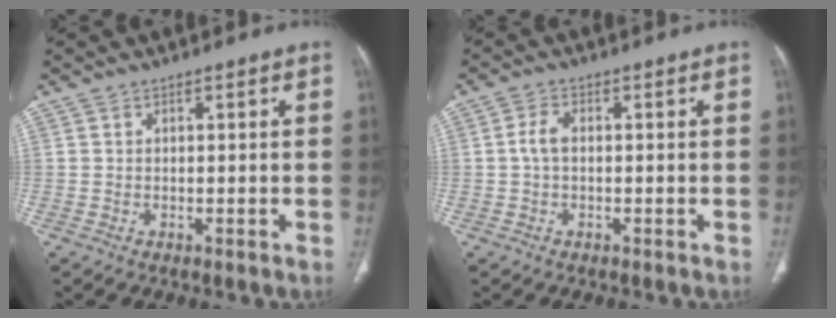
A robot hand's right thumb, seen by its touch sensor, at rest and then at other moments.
{"total": 2.7, "force": [-0.1, 1.6, 2.3], "torque": [-0.049, 0.005, -0.006]}